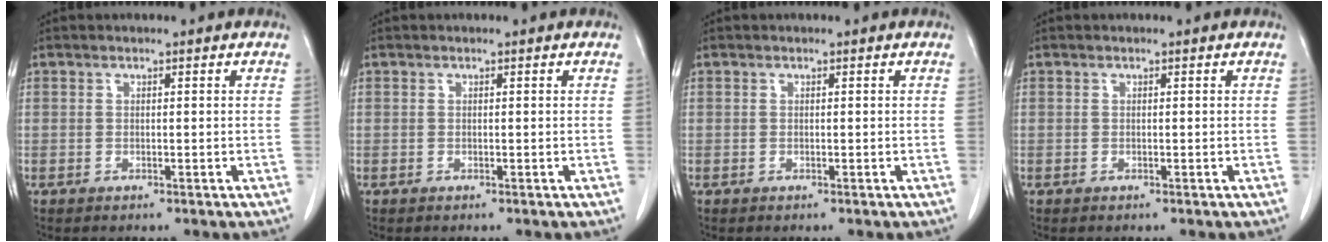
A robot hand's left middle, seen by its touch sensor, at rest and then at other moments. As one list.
[{"total": 0.0}, {"total": 0.0}, {"total": 0.0}]